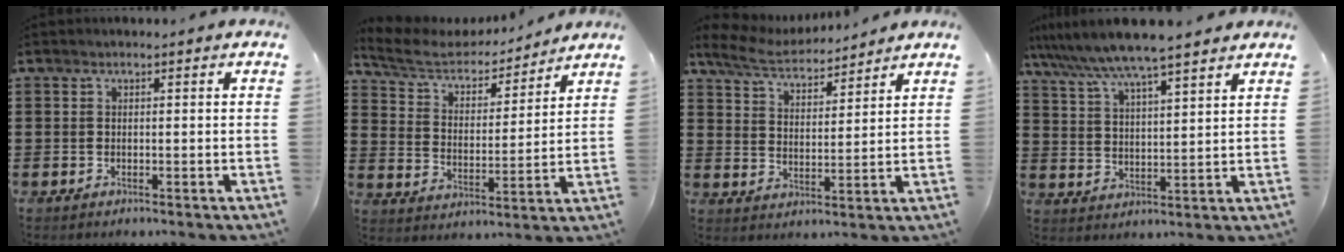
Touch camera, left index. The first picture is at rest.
{"total": 6.5, "force": [5.9, 2.0, 2.0], "torque": [-0.069, -0.036, 0.099]}
{"total": 6.1, "force": [5.8, 1.3, 1.6], "torque": [-0.059, -0.024, 0.102]}
{"total": 6.8, "force": [6.1, 0.0, 2.9], "torque": [-0.081, -0.029, 0.105]}